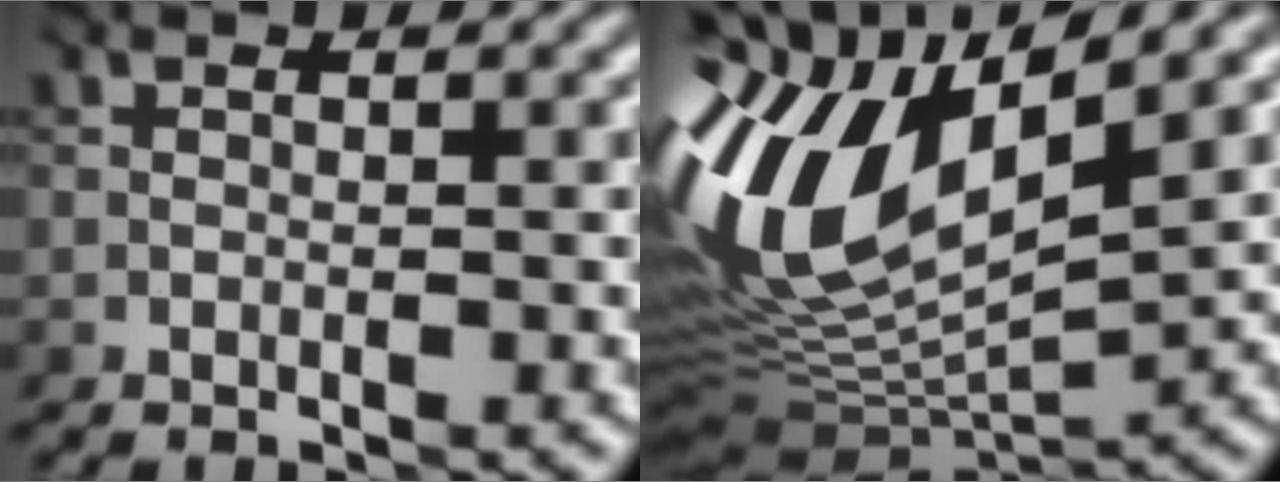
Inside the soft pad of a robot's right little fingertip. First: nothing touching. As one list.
[{"total": 12.6, "force": [3.8, 5.5, 10.7], "torque": [-0.230, 0.008, 0.066]}]